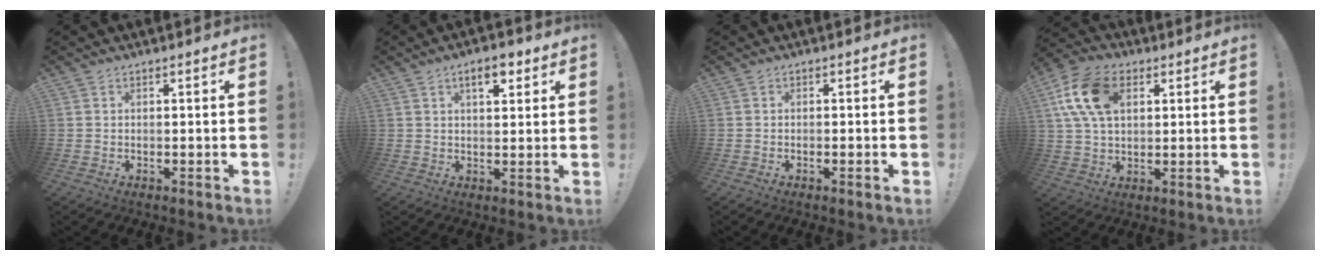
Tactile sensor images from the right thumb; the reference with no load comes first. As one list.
[{"total": 6.0, "force": [3.3, 2.8, 4.2], "torque": [-0.057, -0.005, 0.053]}, {"total": 0.9, "force": [-0.5, -0.1, 0.8], "torque": [-0.021, 0.003, -0.006]}, {"total": 16.0, "force": [5.3, 10.4, 11.0], "torque": [-0.210, 0.000, 0.103]}]